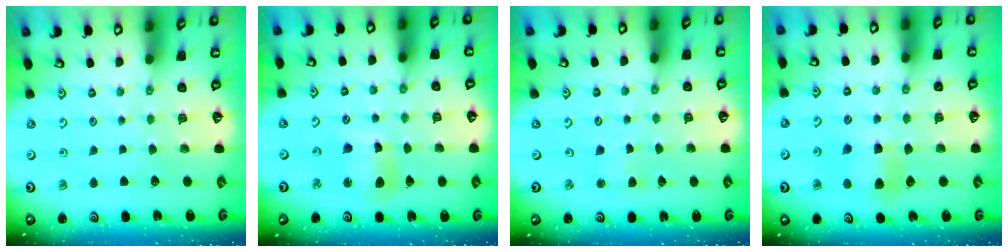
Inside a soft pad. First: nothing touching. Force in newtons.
{"total": 8.9, "press": 8.8, "slide": 1.3}
{"total": 1.9, "press": 1.9, "slide": 0.2}
{"total": 5.6, "press": 5.6, "slide": 0.6}